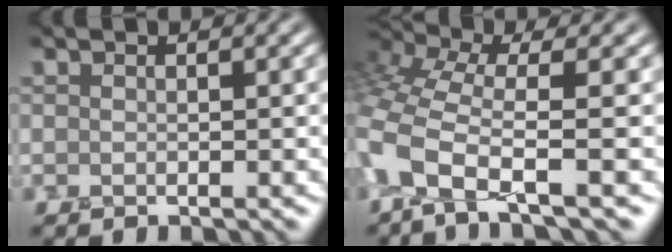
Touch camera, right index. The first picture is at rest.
{"total": 6.4, "force": [-2.6, 2.3, 5.3], "torque": [-0.124, -0.001, -0.072]}